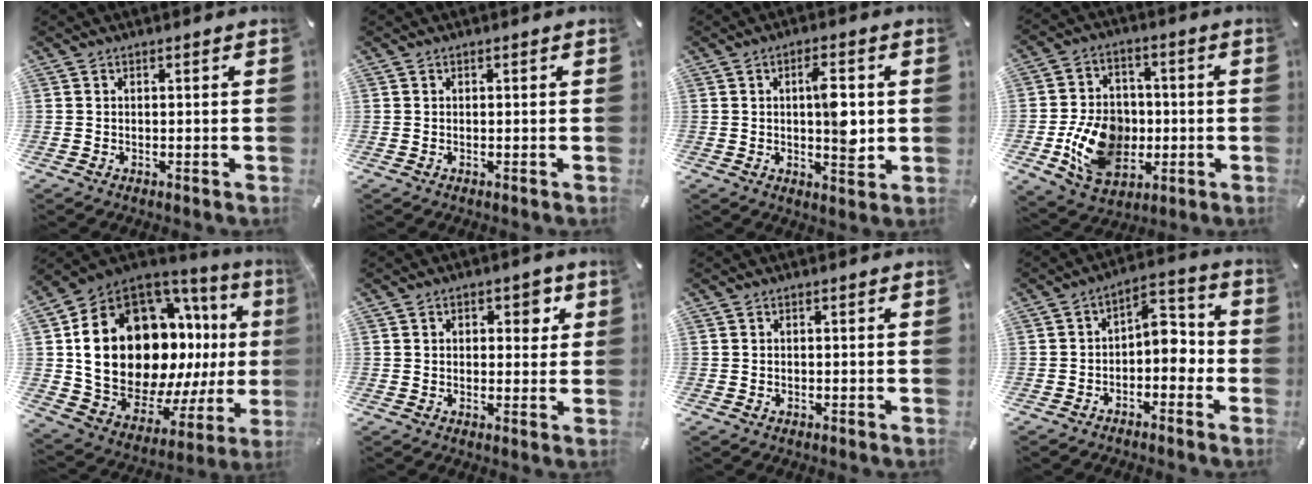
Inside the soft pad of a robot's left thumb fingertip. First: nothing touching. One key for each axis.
{"total": 0.0}
{"total": 8.5, "fx": 0.8, "fy": 3.4, "fz": 7.7, "tx": -0.123, "ty": -0.009, "tz": 0.005}
{"total": 14.8, "fx": -3.0, "fy": 11.5, "fz": 8.8, "tx": -0.177, "ty": 0.011, "tz": -0.051}
{"total": 25.7, "fx": 6.0, "fy": 17.6, "fz": 17.7, "tx": -0.325, "ty": -0.078, "tz": 0.144}
{"total": 4.7, "fx": 1.6, "fy": 3.2, "fz": 3.1, "tx": -0.027, "ty": -0.004, "tz": 0.016}
{"total": 0.0}
{"total": 7.6, "fx": -1.2, "fy": 4.9, "fz": 5.6, "tx": -0.069, "ty": 0.003, "tz": -0.027}